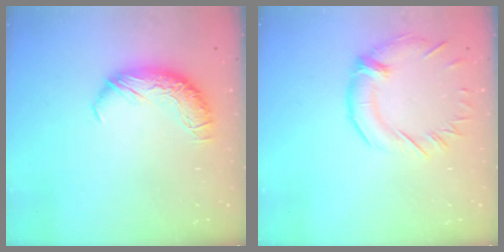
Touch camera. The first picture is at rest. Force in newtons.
{"total": 0.8, "press": 0.4, "slide": 0.7}